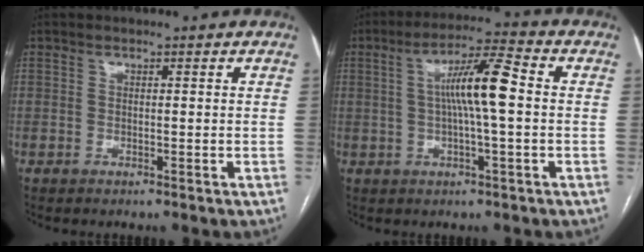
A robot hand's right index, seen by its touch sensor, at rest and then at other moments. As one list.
[{"total": 8.9, "force": [0.8, 0.5, 8.9], "torque": [-0.162, 0.016, 0.009]}]